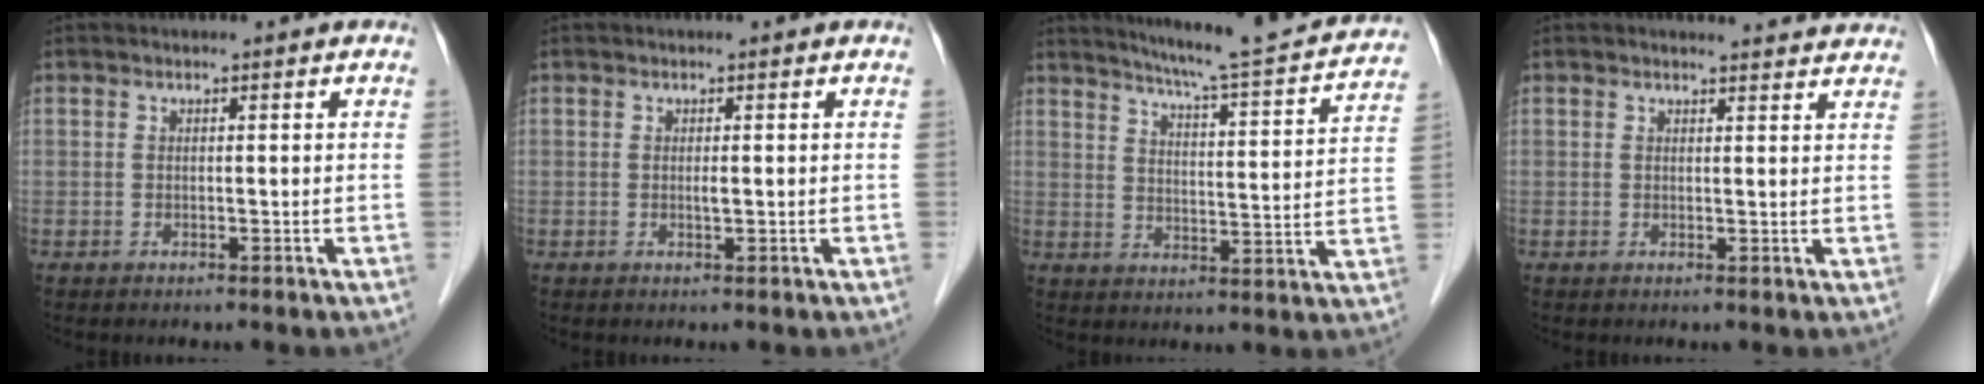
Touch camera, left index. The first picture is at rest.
{"total": 0.6, "force": [0.1, 0.1, 0.6], "torque": [-0.015, -0.002, 0.000]}
{"total": 16.9, "force": [15.6, 0.3, 6.5], "torque": [-0.101, -0.028, 0.199]}
{"total": 5.7, "force": [5.6, 0.8, 0.7], "torque": [-0.002, 0.000, 0.046]}